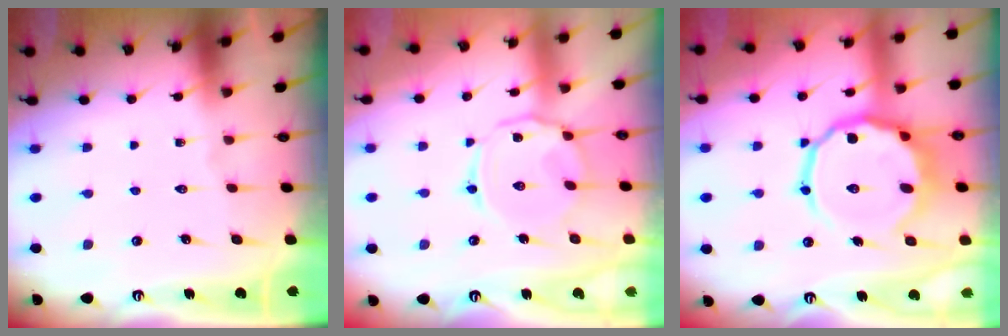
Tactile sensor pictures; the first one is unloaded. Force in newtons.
{"total": 7.0, "press": 7.0, "slide": 0.5}
{"total": 14.4, "press": 14.3, "slide": 1.7}